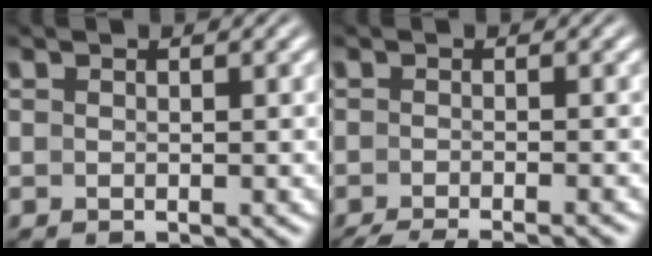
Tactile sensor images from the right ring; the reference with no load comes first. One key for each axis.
{"total": 6.0, "fx": -5.5, "fy": 1.3, "fz": 2.0, "tx": -0.019, "ty": -0.009, "tz": -0.081}